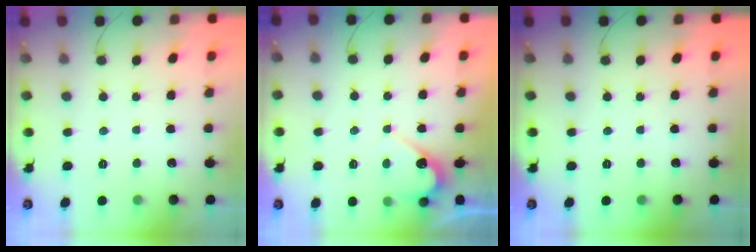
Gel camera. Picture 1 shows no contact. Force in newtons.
{"total": 6.7, "press": 6.7, "slide": 0.3}
{"total": 0.0}